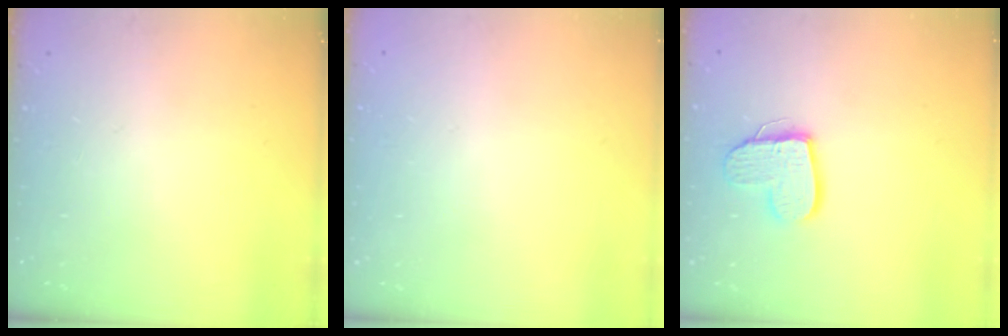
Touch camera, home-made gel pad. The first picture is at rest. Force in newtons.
{"total": 0.0}
{"total": 11.8, "press": 11.7, "slide": 1.2}